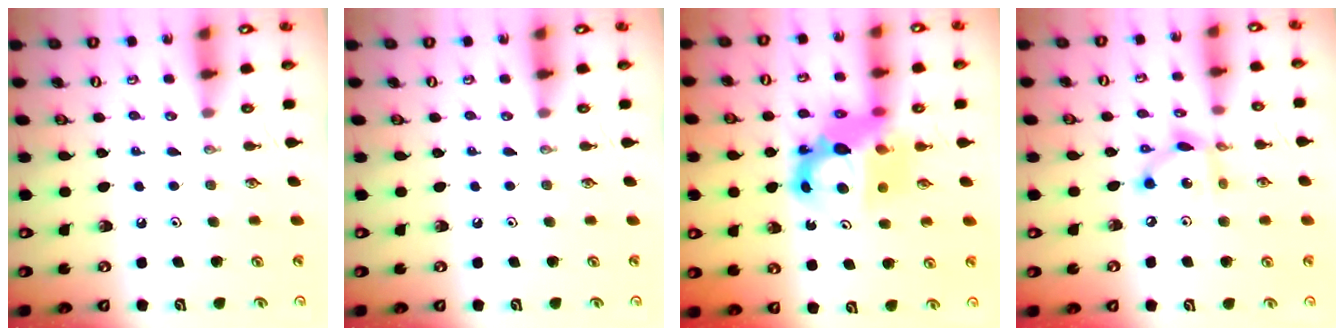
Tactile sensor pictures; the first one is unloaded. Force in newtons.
{"total": 0.0}
{"total": 13.6, "press": 13.5, "slide": 1.6}
{"total": 9.5, "press": 9.5, "slide": 0.5}